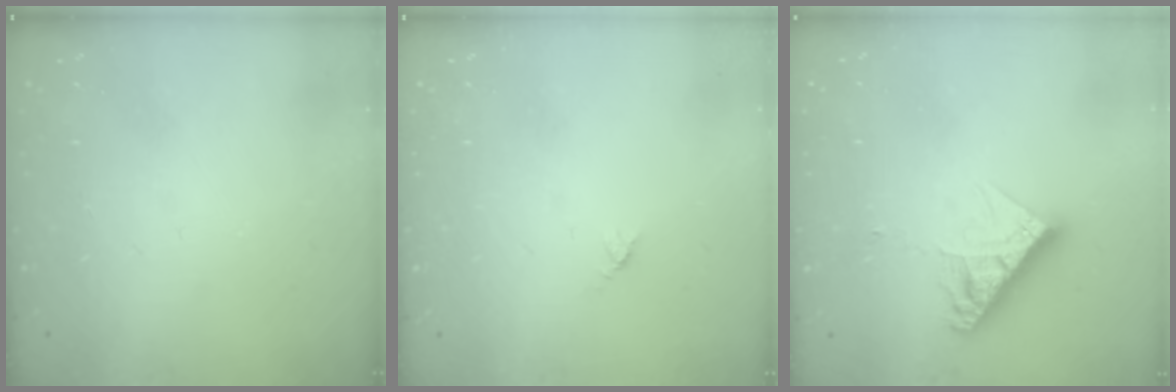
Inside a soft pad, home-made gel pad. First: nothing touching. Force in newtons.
{"total": 2.9, "press": 2.9, "slide": 0.3}
{"total": 9.5, "press": 9.4, "slide": 0.8}